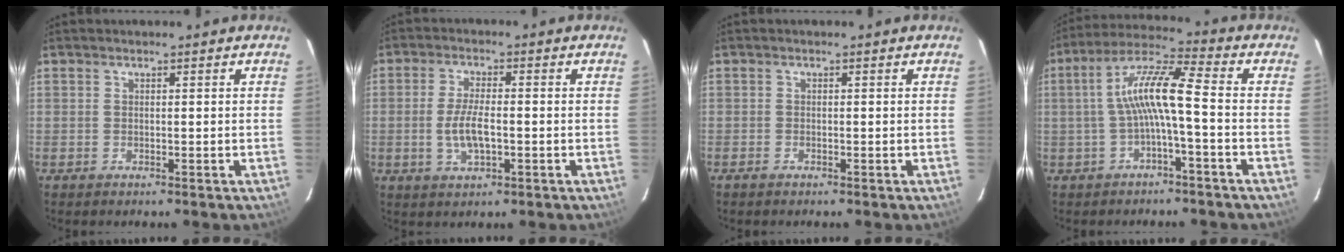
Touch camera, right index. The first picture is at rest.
{"total": 6.2, "force": [-1.2, 2.3, 5.6], "torque": [-0.114, -0.001, -0.021]}
{"total": 0.8, "force": [-0.7, 0.4, 0.1], "torque": [-0.005, 0.000, -0.014]}
{"total": 8.9, "force": [-1.5, 0.7, 8.8], "torque": [-0.187, 0.022, -0.028]}